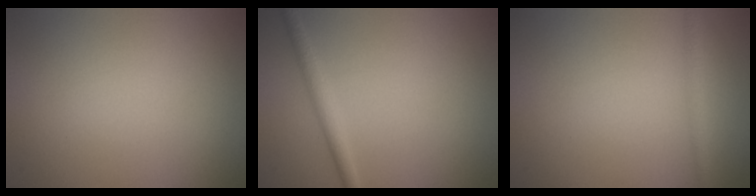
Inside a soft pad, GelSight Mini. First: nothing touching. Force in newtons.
{"total": 1.9, "press": 1.9, "slide": 0.2}
{"total": 1.2, "press": 1.2, "slide": 0.1}